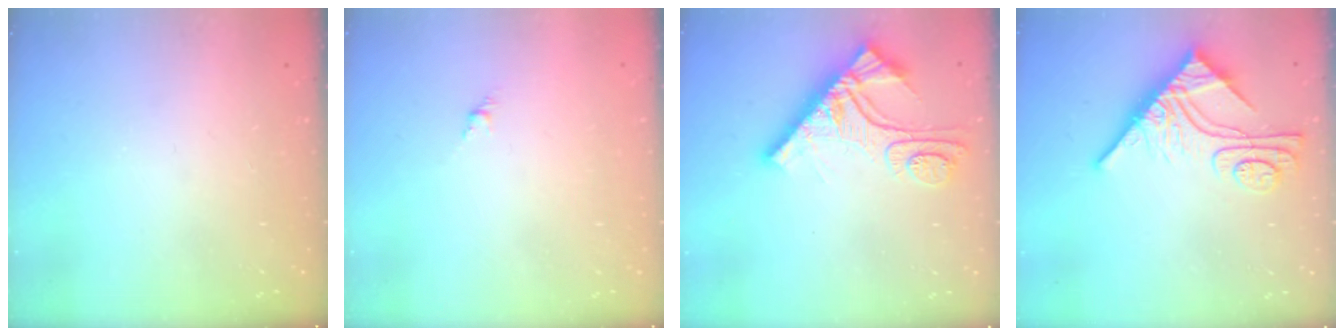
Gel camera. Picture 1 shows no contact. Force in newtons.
{"total": 1.5, "press": 1.4, "slide": 0.6}
{"total": 11.8, "press": 11.8, "slide": 1.2}
{"total": 11.6, "press": 11.5, "slide": 1.0}